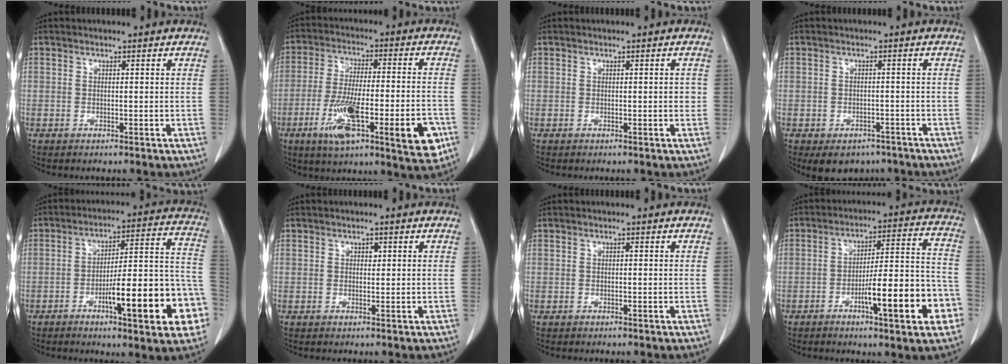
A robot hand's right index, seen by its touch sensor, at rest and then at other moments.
{"total": 18.5, "force": [-7.1, 3.4, 16.7], "torque": [-0.243, -0.010, -0.104]}
{"total": 0.9, "force": [0.0, 0.4, 0.8], "torque": [-0.009, 0.001, 0.000]}
{"total": 6.1, "force": [-4.3, 4.0, 1.5], "torque": [-0.006, 0.010, -0.054]}
{"total": 18.5, "force": [-6.9, 2.9, 16.9], "torque": [-0.184, 0.027, -0.090]}
{"total": 0.8, "force": [0.3, 0.5, 0.5], "torque": [-0.007, 0.000, 0.004]}
{"total": 0.0}
{"total": 15.0, "force": [-5.9, 2.1, 13.6], "torque": [-0.195, 0.018, -0.083]}